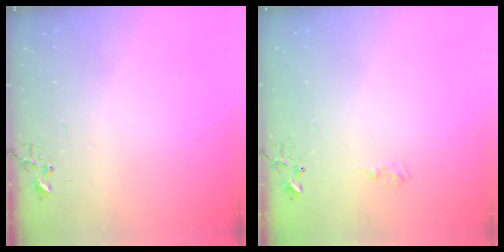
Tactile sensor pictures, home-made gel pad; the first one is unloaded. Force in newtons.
{"total": 6.1, "press": 6.1, "slide": 0.7}